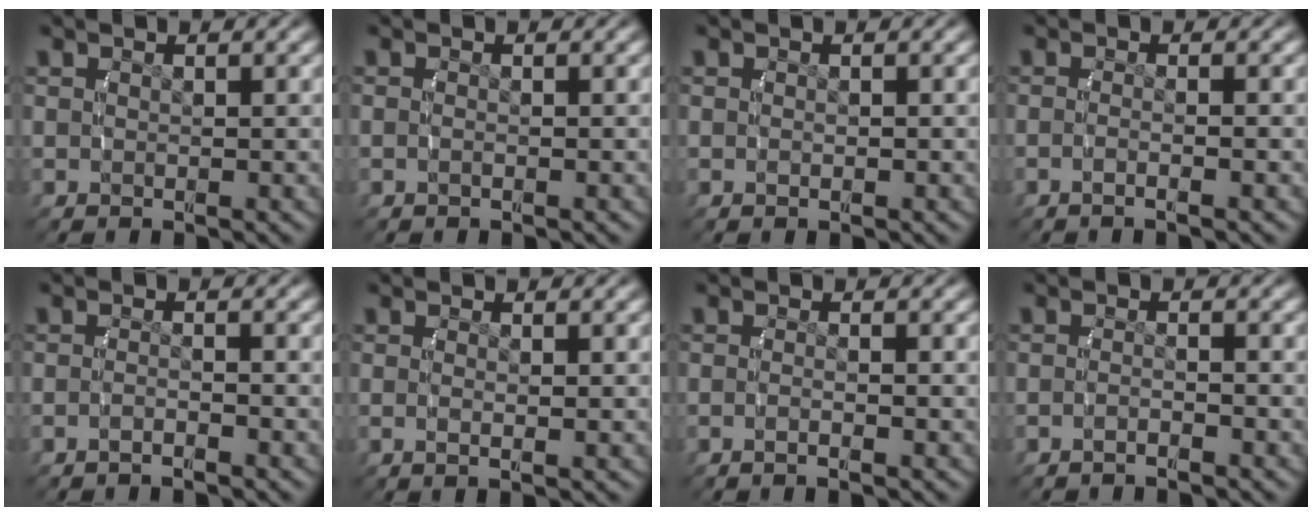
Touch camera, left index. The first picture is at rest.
{"total": 0.7, "force": [-0.5, 0.2, 0.5], "torque": [-0.017, -0.002, -0.009]}
{"total": 0.7, "force": [-0.3, 0.4, 0.5], "torque": [-0.012, -0.004, -0.004]}
{"total": 1.7, "force": [-1.2, -0.2, 1.2], "torque": [-0.030, -0.005, -0.020]}
{"total": 1.7, "force": [-1.6, 0.1, 0.7], "torque": [-0.018, -0.001, -0.028]}
{"total": 1.2, "force": [-0.3, 0.0, 1.2], "torque": [-0.033, -0.012, 0.003]}
{"total": 1.5, "force": [-1.1, 0.0, 1.0], "torque": [-0.025, -0.003, -0.019]}
{"total": 1.7, "force": [-1.6, 0.1, 0.7], "torque": [-0.017, -0.001, -0.029]}